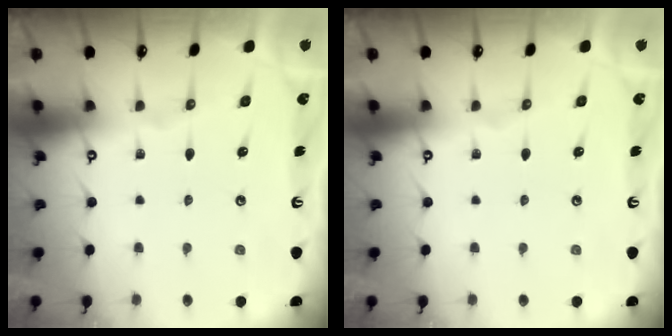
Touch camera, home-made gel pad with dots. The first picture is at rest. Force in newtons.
{"total": 0.0}